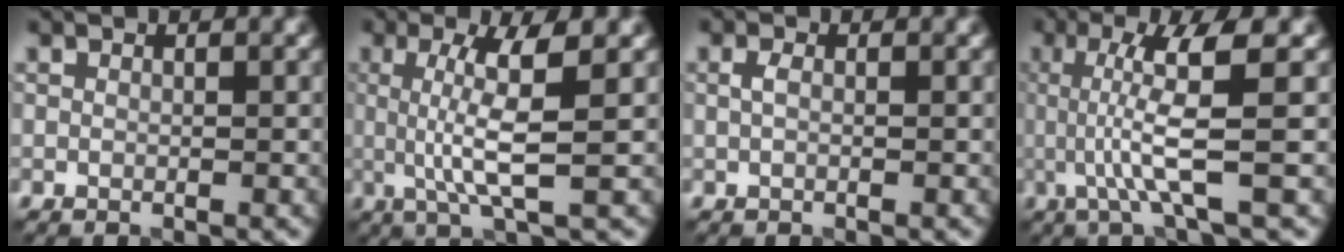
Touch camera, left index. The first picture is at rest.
{"total": 5.5, "force": [0.6, 0.9, 5.4], "torque": [-0.104, 0.001, 0.010]}
{"total": 0.9, "force": [0.1, 0.4, 0.8], "torque": [-0.020, 0.001, 0.000]}
{"total": 6.1, "force": [0.3, 0.9, 6.1], "torque": [-0.111, 0.003, 0.007]}